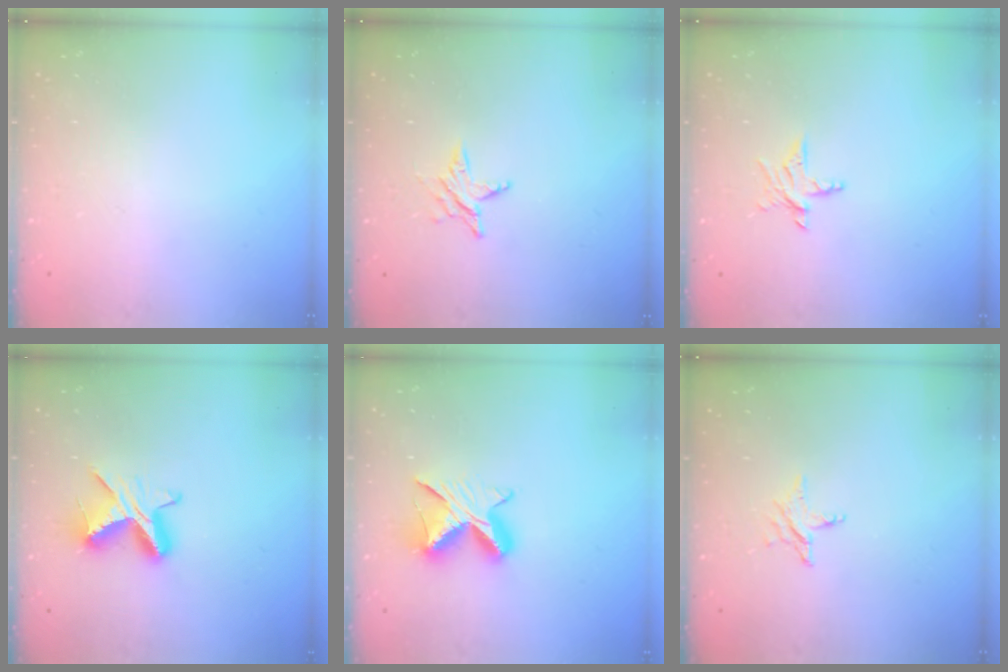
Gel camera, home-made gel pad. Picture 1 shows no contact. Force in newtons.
{"total": 4.7, "press": 4.6, "slide": 0.6}
{"total": 4.8, "press": 4.8, "slide": 0.4}
{"total": 9.4, "press": 9.4, "slide": 0.3}
{"total": 9.2, "press": 9.1, "slide": 1.0}
{"total": 3.0, "press": 3.0, "slide": 0.3}